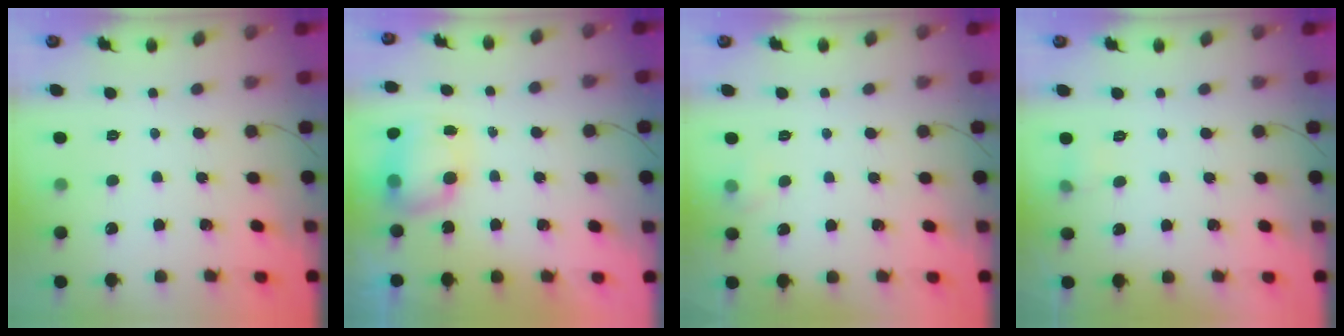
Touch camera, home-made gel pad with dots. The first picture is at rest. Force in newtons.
{"total": 7.8, "press": 7.7, "slide": 0.9}
{"total": 4.2, "press": 3.9, "slide": 1.7}
{"total": 7.6, "press": 3.7, "slide": 6.6}